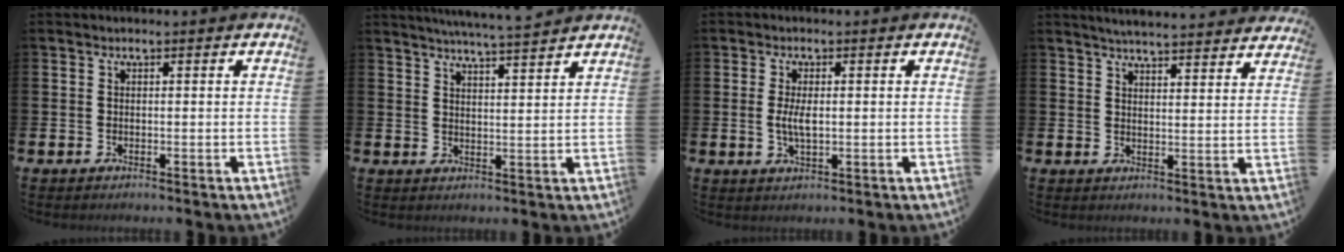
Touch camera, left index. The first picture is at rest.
{"total": 5.2, "force": [5.0, -0.7, 0.8], "torque": [-0.025, -0.028, 0.089]}
{"total": 3.4, "force": [0.2, 1.4, 3.1], "torque": [-0.060, 0.005, 0.002]}
{"total": 4.7, "force": [4.7, -0.1, 0.6], "torque": [-0.020, -0.029, 0.083]}